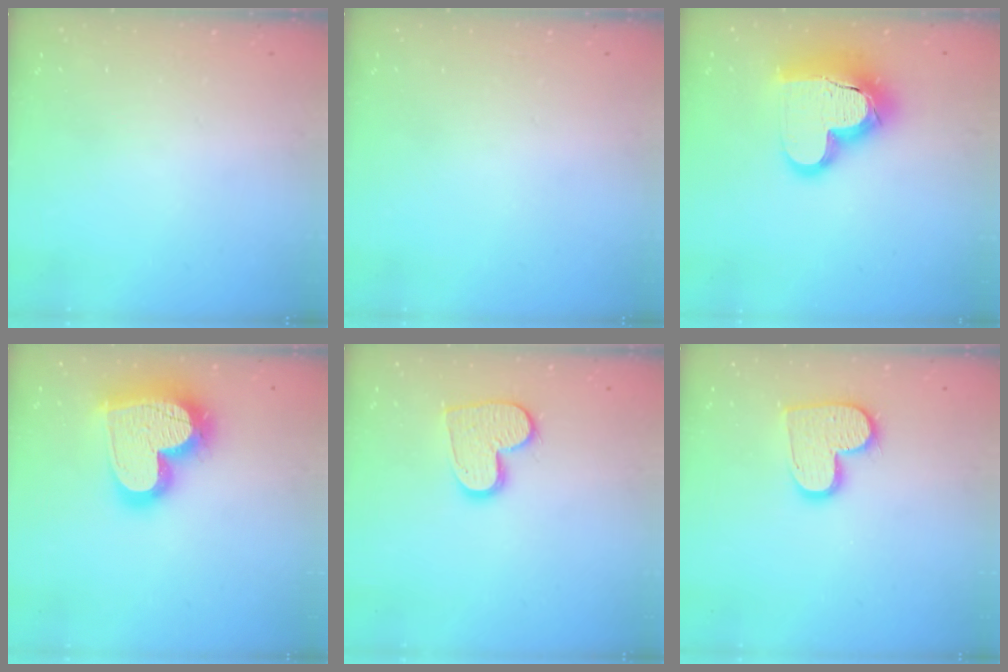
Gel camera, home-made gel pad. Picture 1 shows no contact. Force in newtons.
{"total": 0.0}
{"total": 20.1, "press": 20.1, "slide": 1.7}
{"total": 25.1, "press": 25.0, "slide": 2.2}
{"total": 12.8, "press": 12.7, "slide": 1.0}
{"total": 13.8, "press": 13.7, "slide": 1.0}